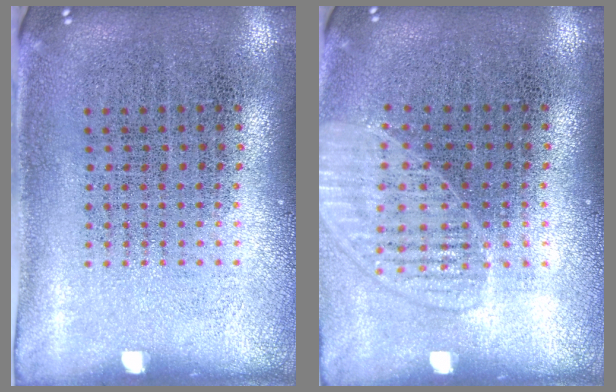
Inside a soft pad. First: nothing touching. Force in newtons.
{"total": 1.4, "press": 1.4, "slide": 0.2}